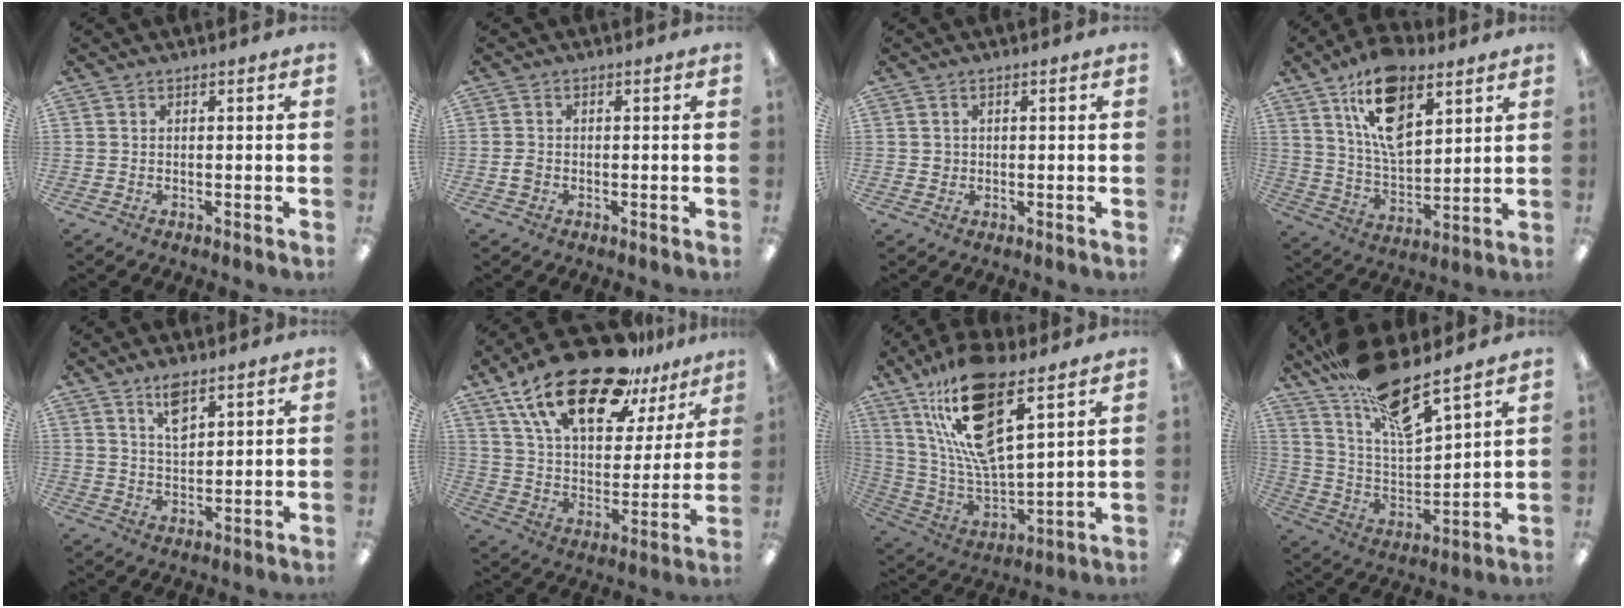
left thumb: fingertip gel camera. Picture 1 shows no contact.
{"total": 1.7, "force": [-0.6, 1.4, 0.9], "torque": [-0.016, 0.004, -0.012]}
{"total": 1.4, "force": [0.1, 1.3, 0.3], "torque": [-0.007, 0.007, -0.001]}
{"total": 16.4, "force": [9.1, 8.4, 10.7], "torque": [-0.181, -0.023, 0.163]}
{"total": 4.9, "force": [3.3, 2.1, 3.0], "torque": [-0.043, -0.013, 0.054]}
{"total": 23.6, "force": [16.7, 9.4, 13.8], "torque": [-0.251, -0.099, 0.290]}
{"total": 20.4, "force": [12.7, 6.7, 14.5], "torque": [-0.288, -0.067, 0.214]}
{"total": 18.4, "force": [14.5, 4.3, 10.6], "torque": [-0.199, -0.091, 0.250]}